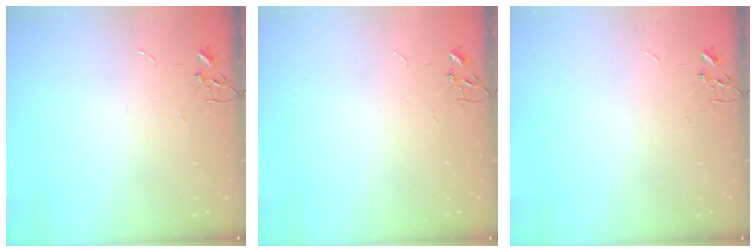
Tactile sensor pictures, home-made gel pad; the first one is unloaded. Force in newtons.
{"total": 0.0}
{"total": 0.0}